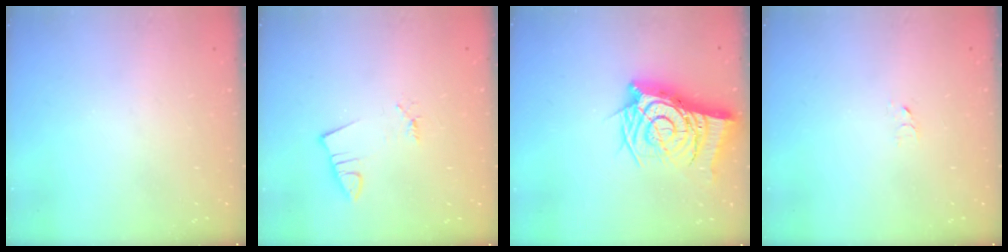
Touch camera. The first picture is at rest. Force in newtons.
{"total": 1.0, "press": 1.0, "slide": 0.0}
{"total": 15.9, "press": 15.8, "slide": 1.6}
{"total": 2.7, "press": 2.7, "slide": 0.2}